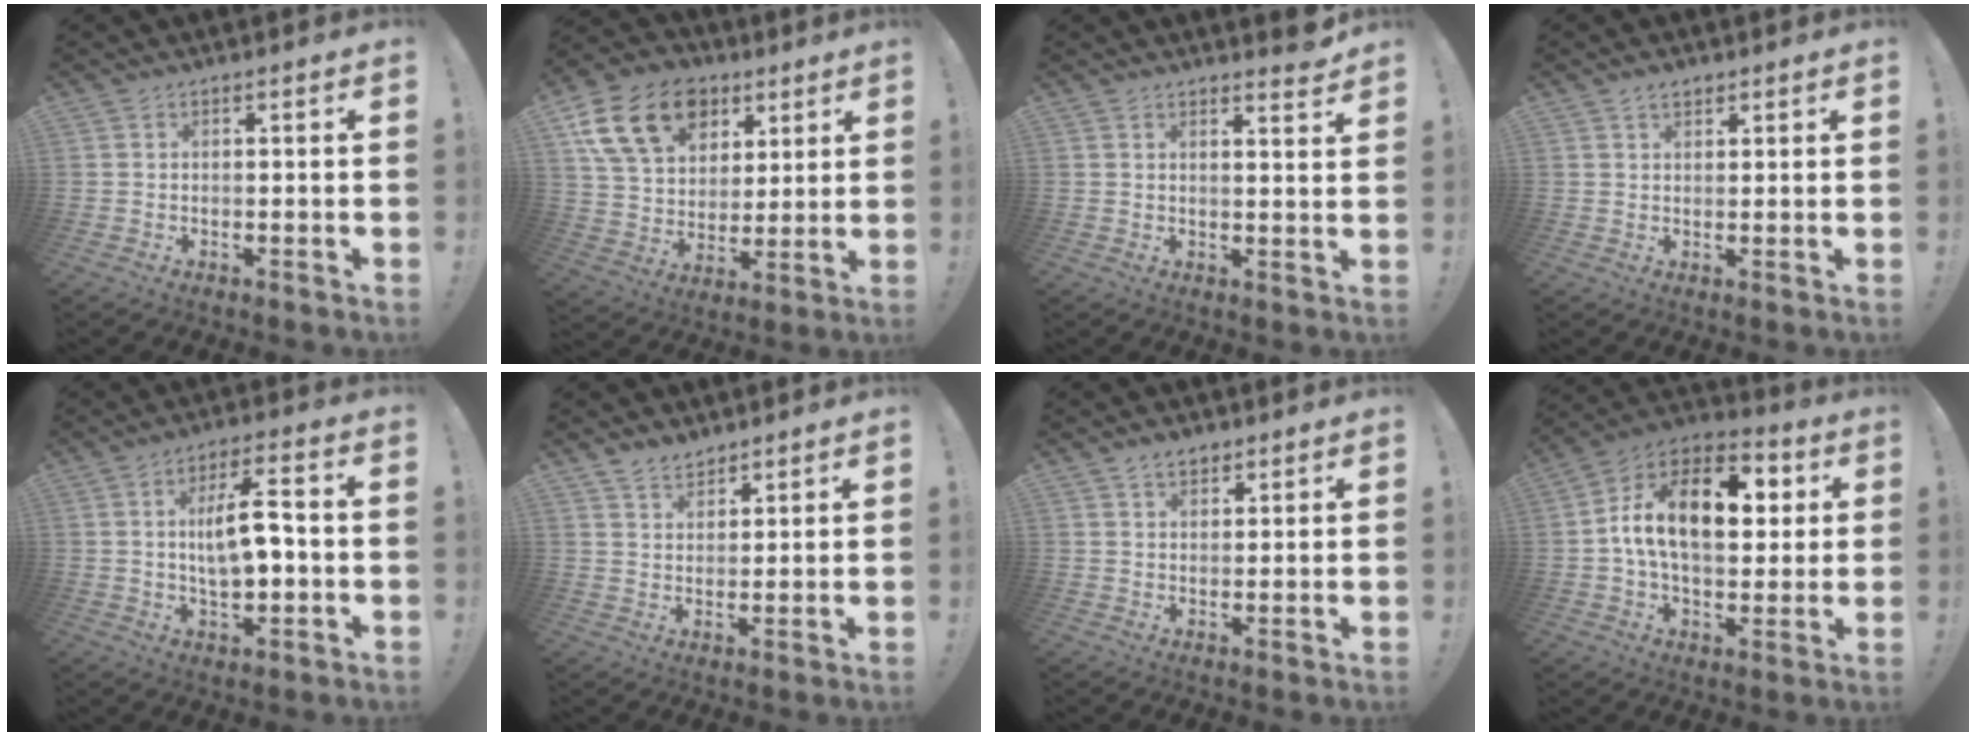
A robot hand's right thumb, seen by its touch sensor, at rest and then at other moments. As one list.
[{"total": 20.1, "force": [9.5, 14.3, 10.6], "torque": [-0.187, -0.031, 0.183]}, {"total": 3.5, "force": [3.1, -0.1, 1.5], "torque": [0.000, -0.035, 0.049]}, {"total": 2.6, "force": [1.8, 1.5, 1.3], "torque": [-0.020, -0.006, 0.032]}, {"total": 10.9, "force": [0.2, 4.1, 10.1], "torque": [-0.159, -0.001, -0.002]}, {"total": 5.1, "force": [4.3, 2.4, 1.1], "torque": [-0.019, -0.025, 0.081]}, {"total": 4.0, "force": [2.6, 2.5, 1.7], "torque": [-0.023, -0.008, 0.047]}, {"total": 18.5, "force": [3.1, 10.9, 14.6], "torque": [-0.239, 0.002, 0.050]}]